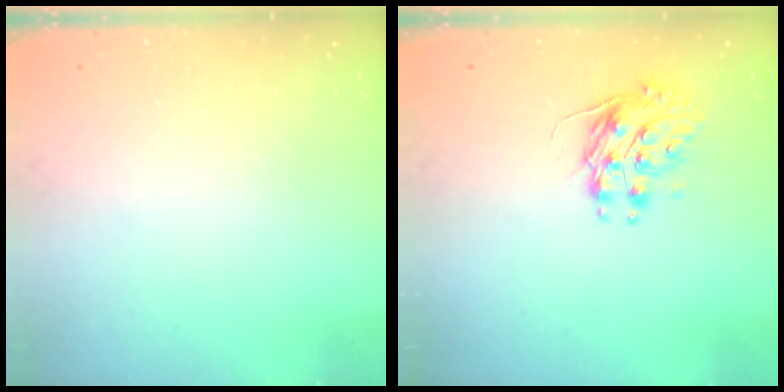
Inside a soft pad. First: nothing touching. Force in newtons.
{"total": 8.9, "press": 8.9, "slide": 0.3}